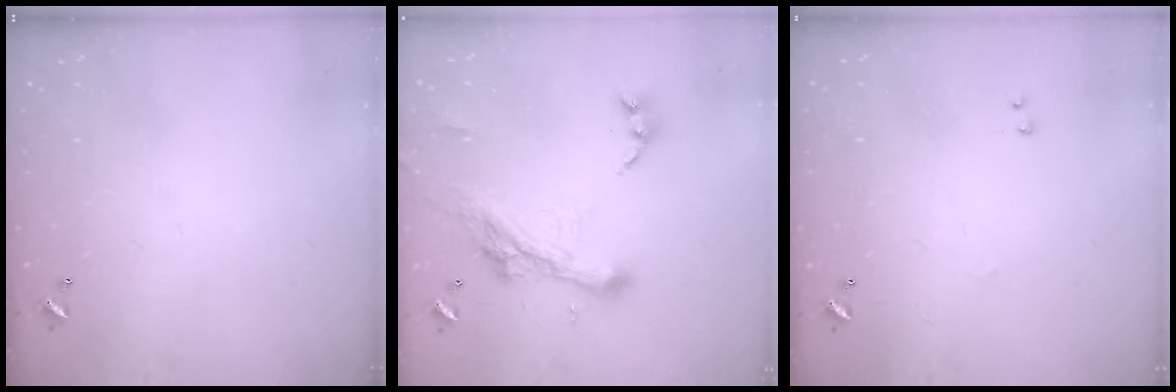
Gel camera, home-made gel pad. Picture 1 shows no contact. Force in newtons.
{"total": 7.5, "press": 7.3, "slide": 1.7}
{"total": 2.1, "press": 2.0, "slide": 0.7}